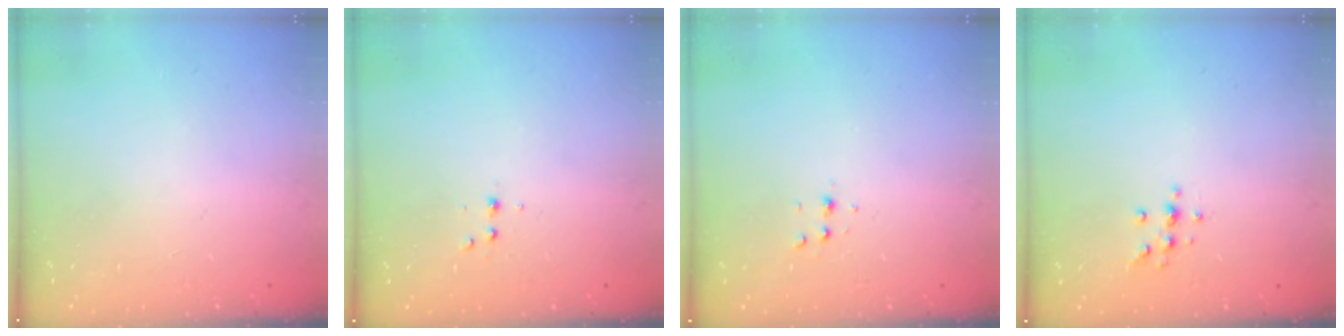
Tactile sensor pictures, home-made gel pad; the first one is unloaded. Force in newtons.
{"total": 2.9, "press": 2.7, "slide": 1.1}
{"total": 3.8, "press": 3.7, "slide": 1.1}
{"total": 5.6, "press": 5.6, "slide": 0.6}